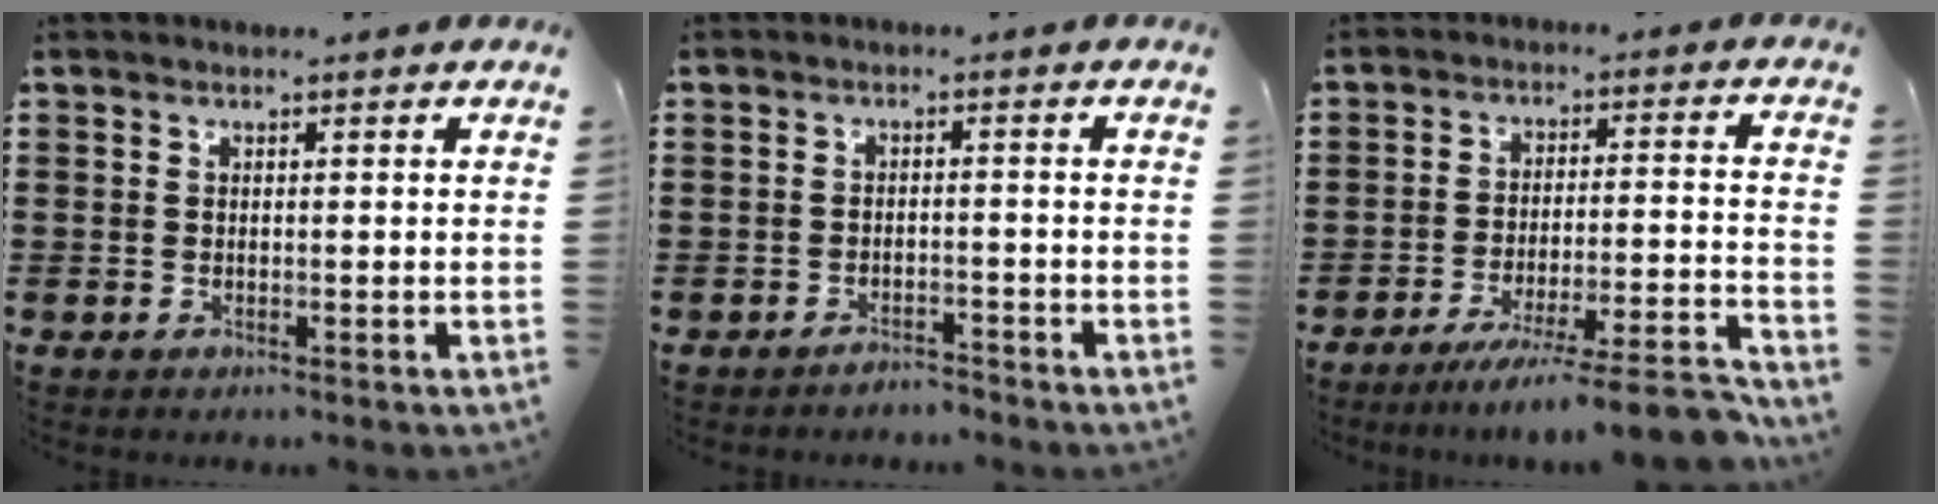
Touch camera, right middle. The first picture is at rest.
{"total": 2.1, "force": [-2.0, 0.1, 0.0], "torque": [-0.008, 0.000, -0.043]}
{"total": 8.4, "force": [-7.2, -0.2, 4.2], "torque": [-0.054, 0.000, -0.129]}